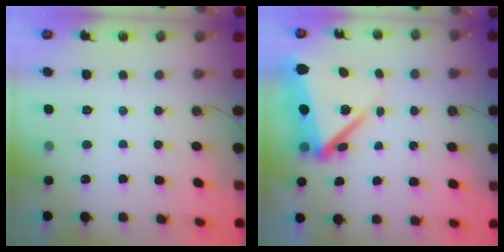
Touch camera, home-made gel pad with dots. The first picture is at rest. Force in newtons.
{"total": 10.7, "press": 10.6, "slide": 1.0}